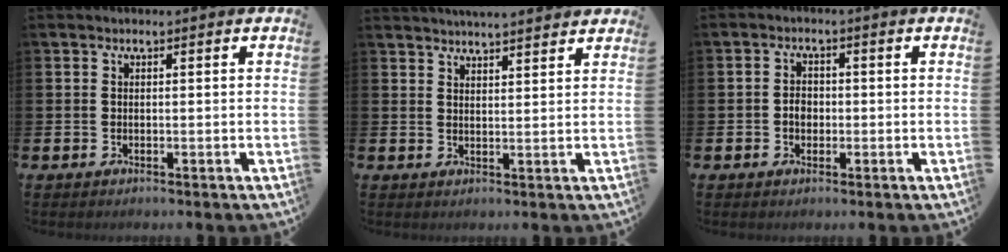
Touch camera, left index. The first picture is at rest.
{"total": 3.8, "force": [3.8, -0.3, 0.1], "torque": [-0.010, -0.018, 0.069]}
{"total": 2.3, "force": [-0.4, 1.8, 1.4], "torque": [-0.011, -0.001, -0.013]}